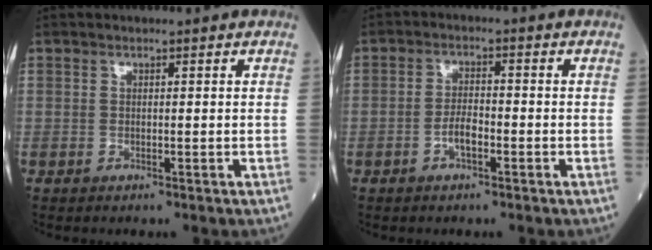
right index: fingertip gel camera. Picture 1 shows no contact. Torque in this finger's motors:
{"motor_torque": [0.10, 0.11, 0.08, 0.02]}